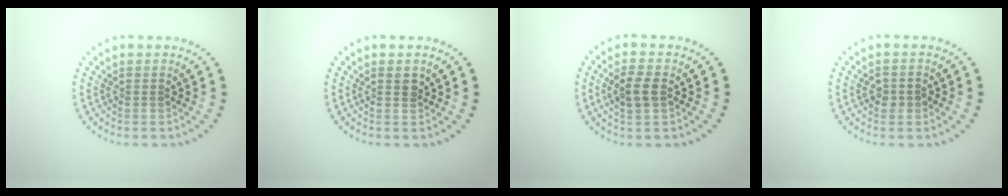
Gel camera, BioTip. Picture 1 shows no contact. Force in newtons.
{"total": 1.3, "press": 1.1, "slide": 0.5}
{"total": 2.5, "press": 2.5, "slide": 0.5}
{"total": 1.4, "press": 1.4, "slide": 0.2}